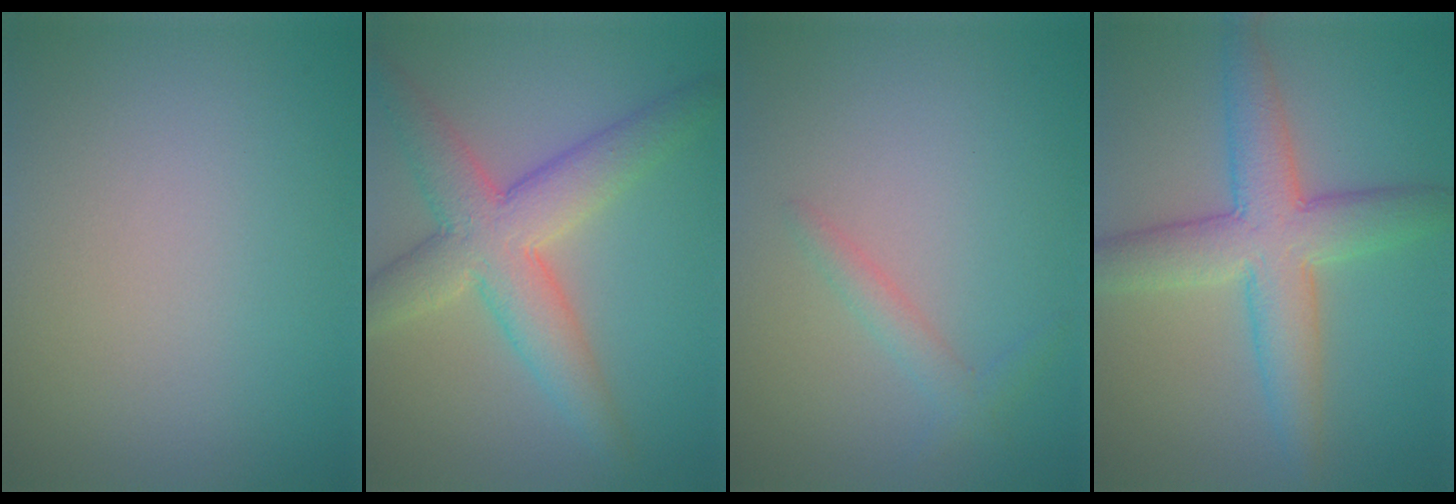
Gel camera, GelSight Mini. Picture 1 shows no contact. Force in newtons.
{"total": 6.7, "press": 6.7, "slide": 0.2}
{"total": 1.5, "press": 1.4, "slide": 0.1}
{"total": 6.6, "press": 6.6, "slide": 0.3}